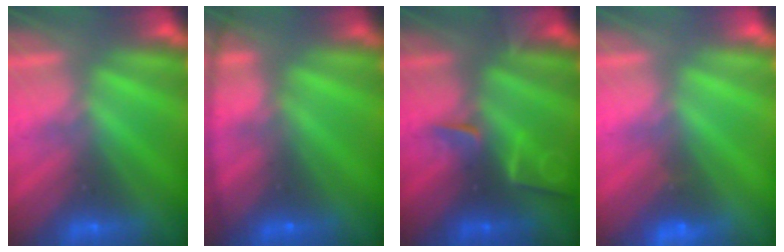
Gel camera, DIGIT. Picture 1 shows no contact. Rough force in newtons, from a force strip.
{"total": 8.3}
{"total": 2.0}
{"total": 4.8}